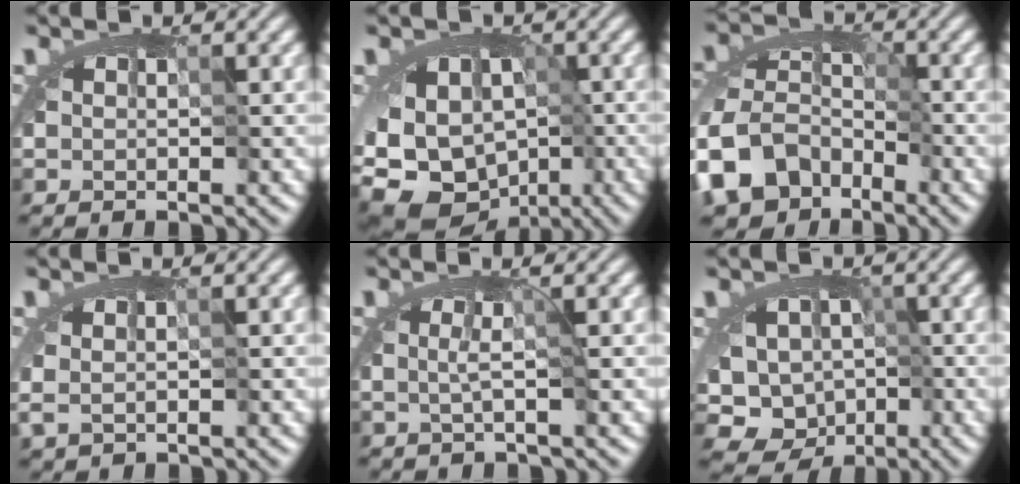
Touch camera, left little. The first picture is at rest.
{"total": 12.3, "force": [-5.1, 9.8, 5.5], "torque": [-0.087, -0.008, -0.073]}
{"total": 9.3, "force": [-8.0, 4.5, 1.5], "torque": [-0.009, -0.004, -0.157]}
{"total": 0.9, "force": [0.6, 0.3, 0.6], "torque": [-0.013, -0.001, 0.011]}
{"total": 0.9, "force": [-0.1, -0.9, 0.1], "torque": [-0.001, -0.006, -0.006]}
{"total": 8.0, "force": [-2.5, 7.1, 2.6], "torque": [-0.024, -0.004, -0.048]}